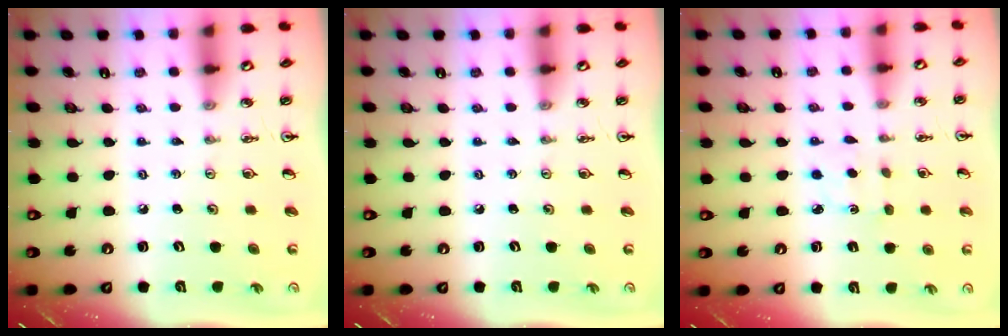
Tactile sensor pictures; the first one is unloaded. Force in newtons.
{"total": 0.0}
{"total": 1.8, "press": 1.7, "slide": 0.5}